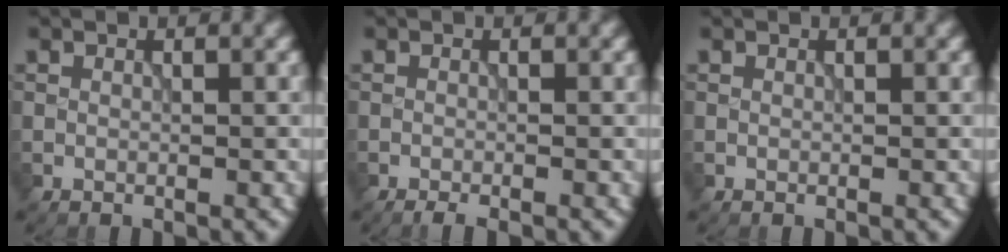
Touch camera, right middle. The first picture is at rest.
{"total": 1.3, "force": [-1.1, 0.2, 0.7], "torque": [-0.009, -0.002, -0.019]}
{"total": 0.0}